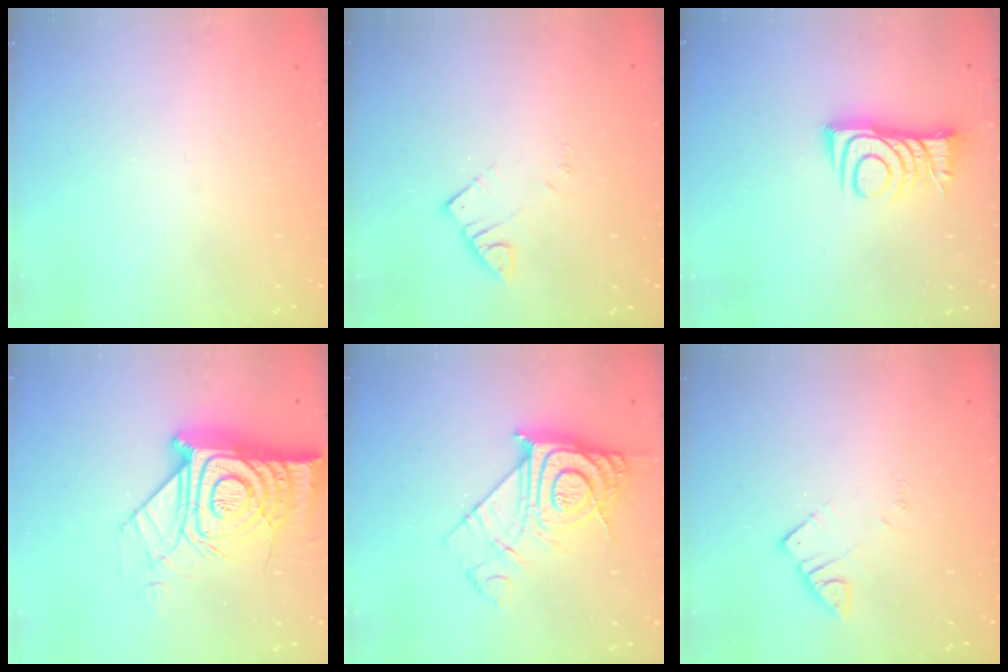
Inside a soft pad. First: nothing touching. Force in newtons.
{"total": 2.8, "press": 2.7, "slide": 0.3}
{"total": 9.0, "press": 9.0, "slide": 0.1}
{"total": 22.0, "press": 21.9, "slide": 1.7}
{"total": 15.3, "press": 15.2, "slide": 1.1}
{"total": 2.8, "press": 2.7, "slide": 0.3}